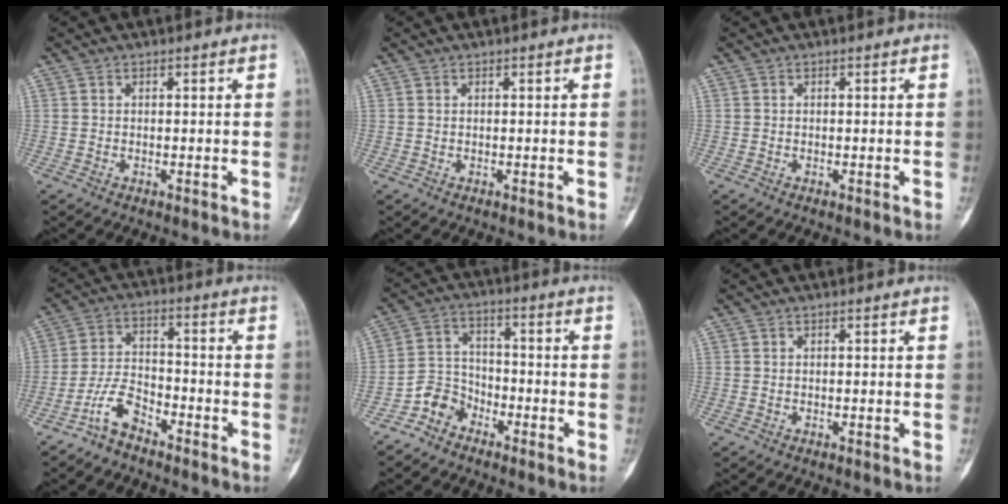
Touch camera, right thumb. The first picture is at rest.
{"total": 0.0}
{"total": 0.0}
{"total": 6.6, "force": [-5.0, 2.7, 3.4], "torque": [-0.066, 0.040, -0.104]}
{"total": 6.1, "force": [-4.5, 4.0, 1.0], "torque": [0.001, 0.042, -0.097]}
{"total": 0.0}